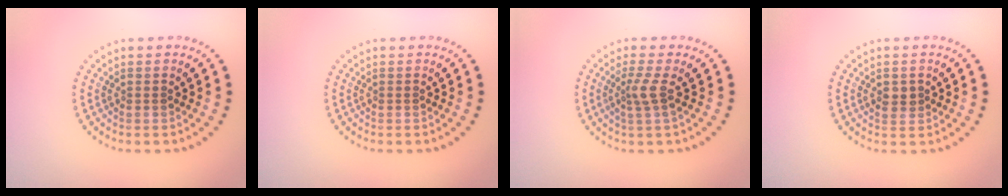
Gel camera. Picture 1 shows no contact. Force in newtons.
{"total": 0.0}
{"total": 1.9, "press": 1.3, "slide": 1.4}
{"total": 1.4, "press": 1.3, "slide": 0.3}